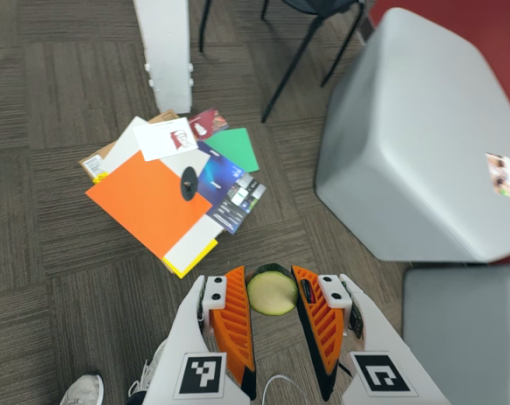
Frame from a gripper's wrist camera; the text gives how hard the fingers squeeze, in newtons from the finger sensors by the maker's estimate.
{"total": 7.9, "left": 8.0, "right": 7.9}